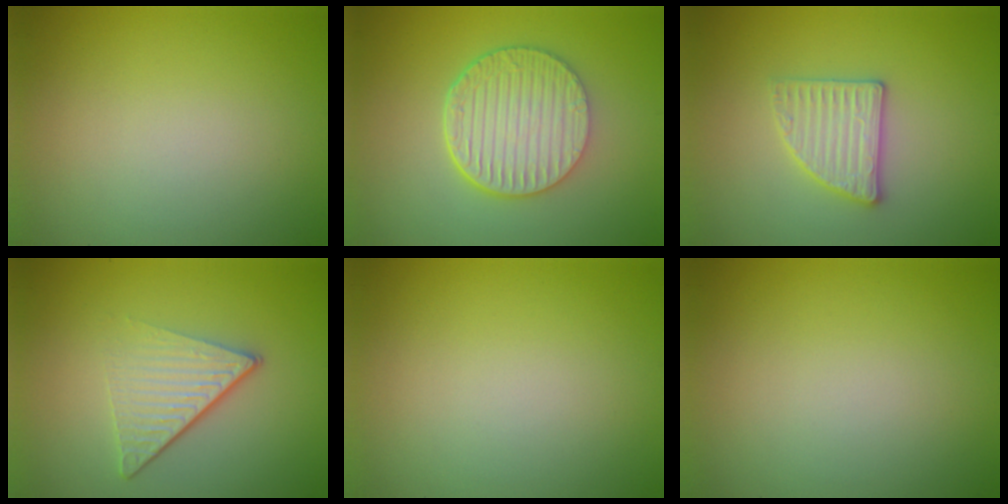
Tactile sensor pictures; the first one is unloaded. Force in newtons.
{"total": 6.5, "press": 4.7, "slide": 4.4}
{"total": 2.8, "press": 2.7, "slide": 0.5}
{"total": 4.8, "press": 3.0, "slide": 3.7}
{"total": 0.0}
{"total": 0.0}